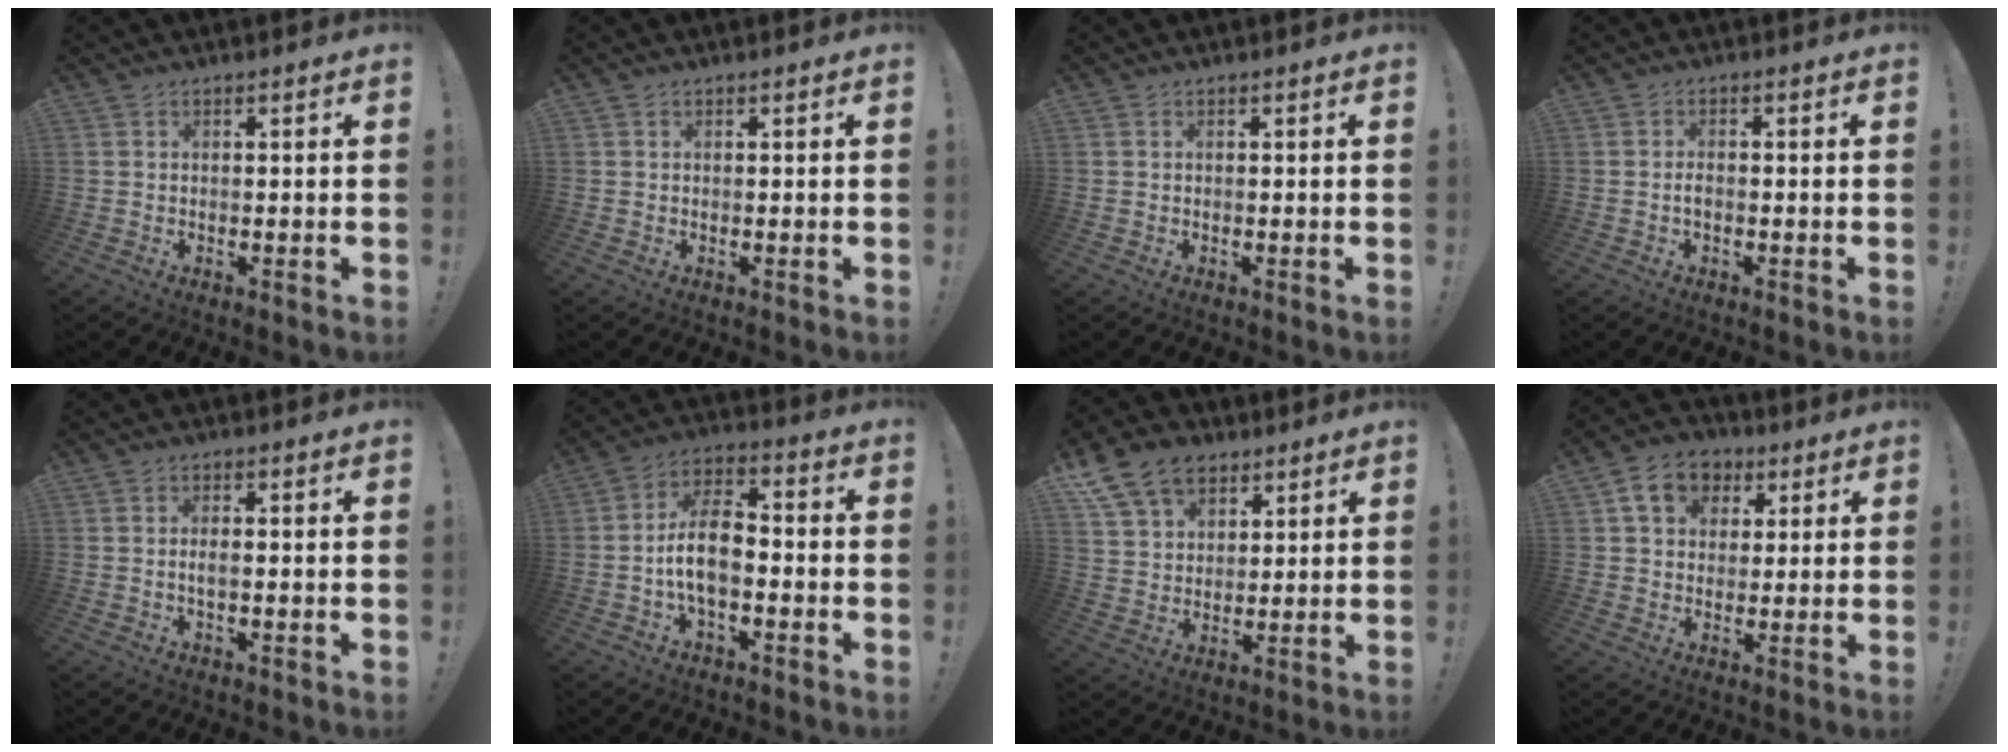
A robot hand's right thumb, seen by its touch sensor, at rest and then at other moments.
{"total": 0.0}
{"total": 0.0}
{"total": 1.6, "force": [-0.6, 0.6, 1.4], "torque": [-0.027, 0.005, -0.011]}
{"total": 2.2, "force": [-0.6, 0.6, 2.1], "torque": [-0.041, 0.000, -0.016]}
{"total": 11.3, "force": [-2.8, 5.9, 9.2], "torque": [-0.182, 0.012, -0.052]}
{"total": 13.6, "force": [7.9, 9.4, 5.7], "torque": [-0.094, -0.040, 0.155]}
{"total": 10.6, "force": [4.4, 8.4, 4.7], "torque": [-0.077, -0.004, 0.088]}